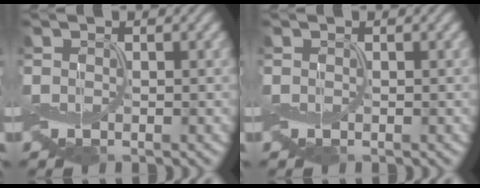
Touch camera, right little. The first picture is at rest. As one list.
[{"total": 0.0}]